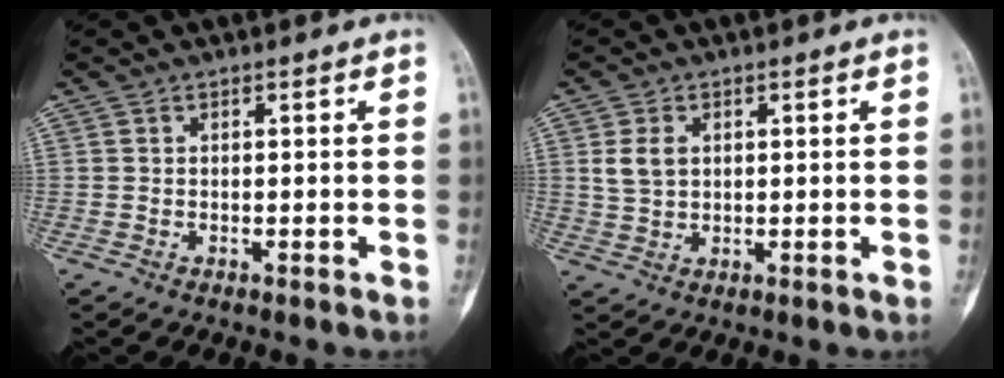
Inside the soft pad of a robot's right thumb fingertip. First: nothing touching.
{"total": 4.2, "force": [1.1, 3.0, 2.7], "torque": [-0.042, 0.001, 0.027]}